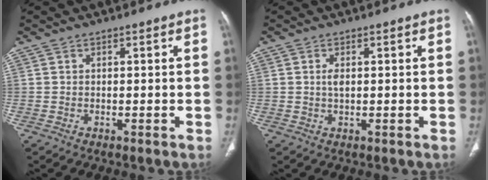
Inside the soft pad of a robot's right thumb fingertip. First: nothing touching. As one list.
[{"total": 1.6, "force": [0.3, 0.7, 1.4], "torque": [-0.029, -0.001, 0.009]}]